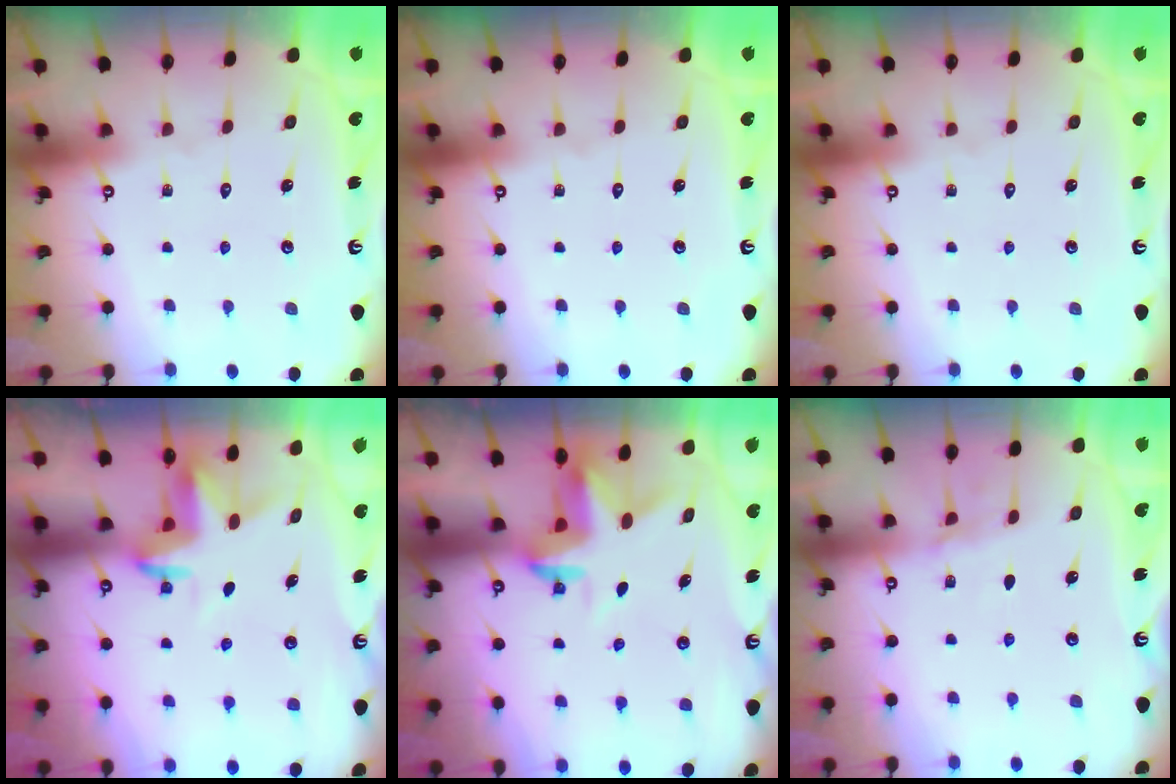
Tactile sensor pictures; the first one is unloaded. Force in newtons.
{"total": 0.0}
{"total": 0.0}
{"total": 3.5, "press": 3.5, "slide": 0.2}
{"total": 3.2, "press": 3.2, "slide": 0.5}
{"total": 4.3, "press": 4.1, "slide": 1.4}